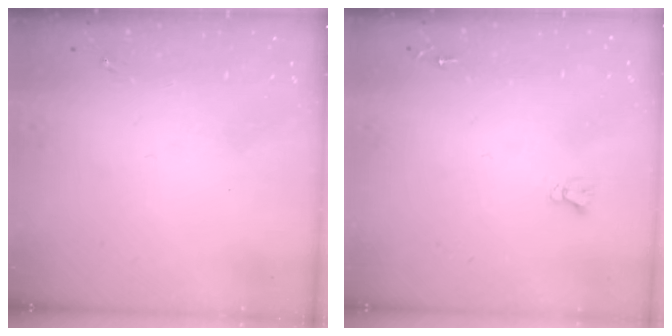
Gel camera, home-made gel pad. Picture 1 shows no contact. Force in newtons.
{"total": 2.5, "press": 2.5, "slide": 0.2}